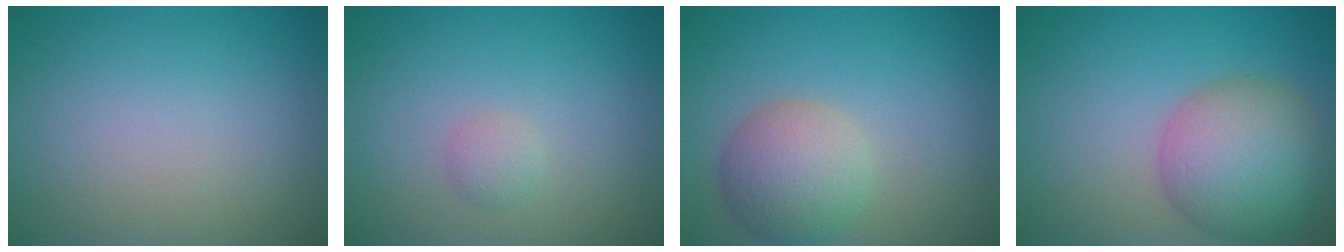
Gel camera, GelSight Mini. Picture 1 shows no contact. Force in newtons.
{"total": 1.1, "press": 1.1, "slide": 0.1}
{"total": 4.9, "press": 4.9, "slide": 0.4}
{"total": 7.8, "press": 7.8, "slide": 0.6}